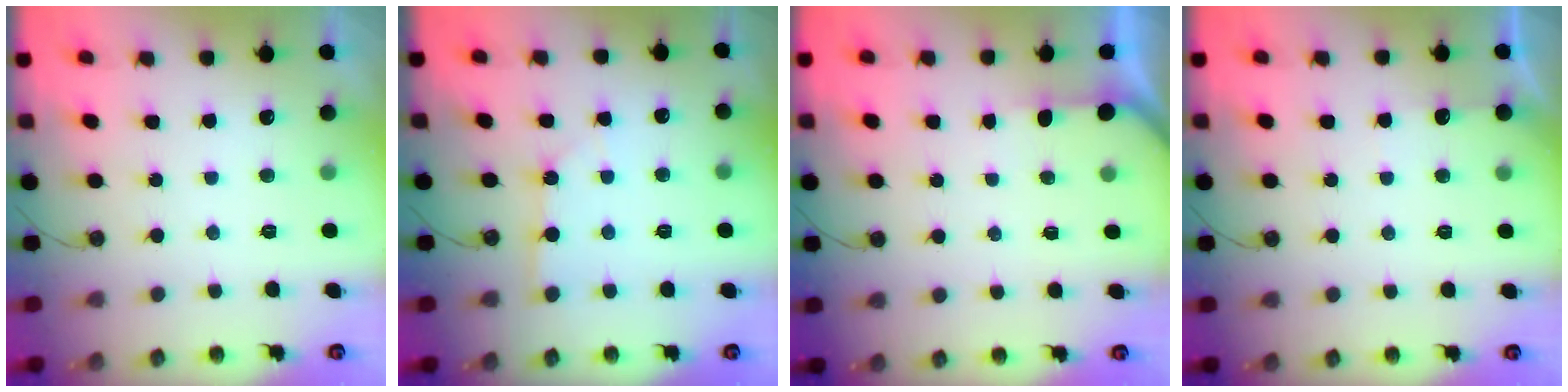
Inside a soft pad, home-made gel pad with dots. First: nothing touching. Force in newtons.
{"total": 2.0, "press": 2.0, "slide": 0.2}
{"total": 2.4, "press": 2.4, "slide": 0.3}
{"total": 3.5, "press": 3.4, "slide": 0.6}